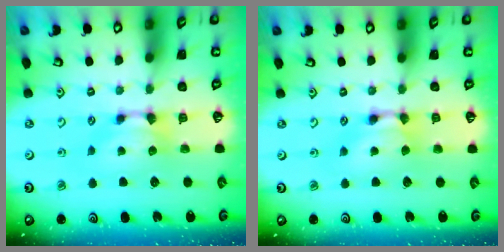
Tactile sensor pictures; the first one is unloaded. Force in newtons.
{"total": 1.3, "press": 1.3, "slide": 0.1}